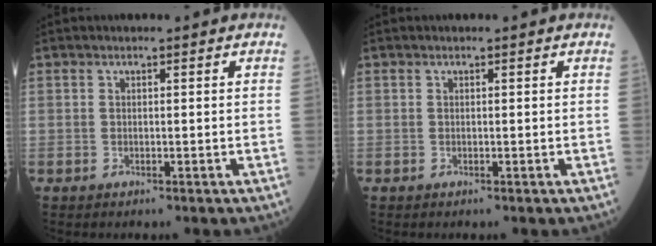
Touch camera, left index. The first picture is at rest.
{"total": 0.0}